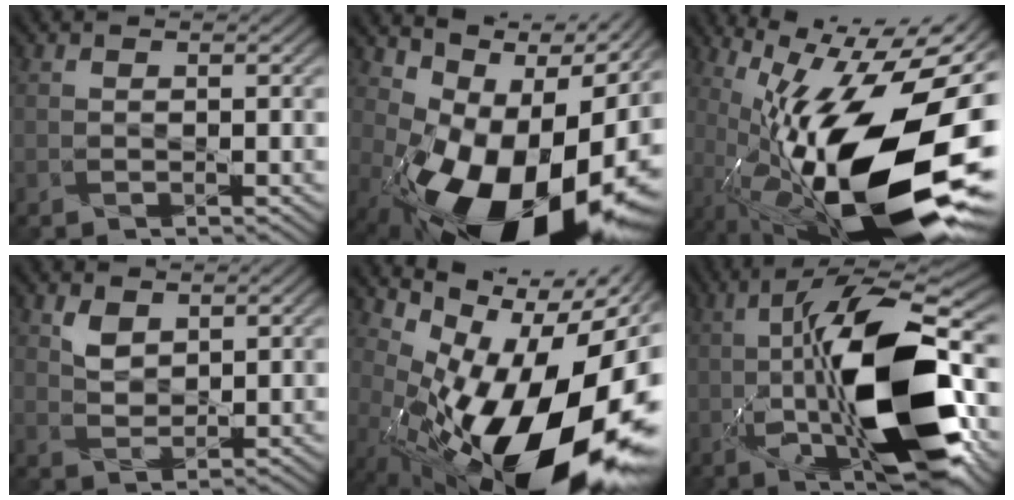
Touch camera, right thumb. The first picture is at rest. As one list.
[{"total": 17.0, "force": [-1.5, 9.4, 14.1], "torque": [-0.180, -0.009, -0.013]}, {"total": 21.0, "force": [-3.5, 8.2, 19.0], "torque": [-0.311, -0.001, -0.070]}, {"total": 2.8, "force": [1.9, 1.8, 1.1], "torque": [-0.029, -0.007, 0.044]}, {"total": 18.9, "force": [-4.7, 9.0, 15.9], "torque": [-0.227, -0.025, -0.070]}, {"total": 16.4, "force": [-2.4, 6.3, 14.9], "torque": [-0.254, 0.005, -0.049]}]